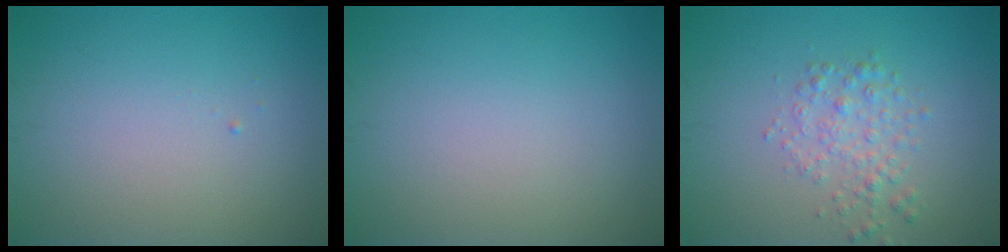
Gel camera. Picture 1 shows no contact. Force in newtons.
{"total": 0.0}
{"total": 2.4, "press": 2.4, "slide": 0.1}